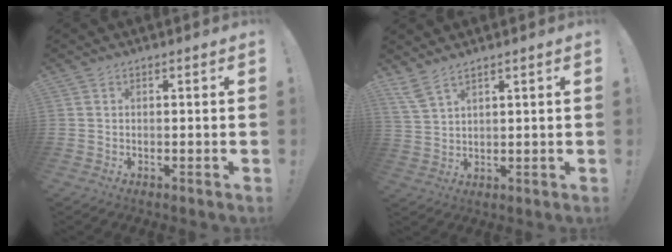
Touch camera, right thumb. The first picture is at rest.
{"total": 5.2, "force": [4.2, 1.3, 2.8], "torque": [-0.059, -0.019, 0.081]}